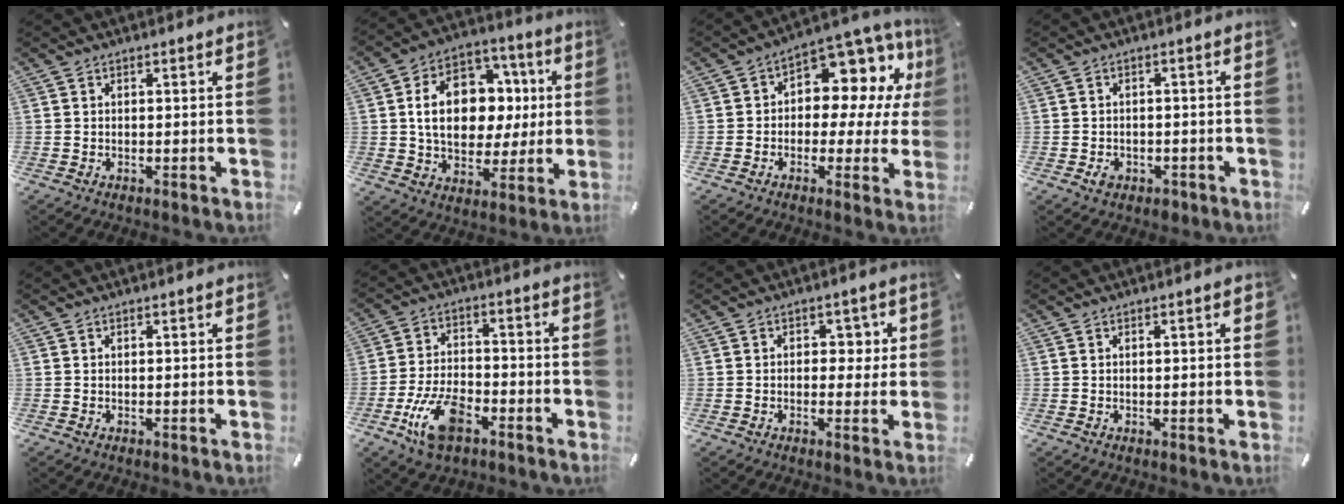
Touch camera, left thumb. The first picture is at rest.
{"total": 16.5, "force": [1.6, 12.7, 10.4], "torque": [-0.178, 0.010, 0.036]}
{"total": 10.1, "force": [3.8, 6.9, 6.4], "torque": [-0.091, -0.043, 0.068]}
{"total": 3.1, "force": [-1.3, 2.4, 1.4], "torque": [-0.024, 0.006, -0.022]}
{"total": 0.0}
{"total": 11.8, "force": [-5.8, 6.3, 8.1], "torque": [-0.169, 0.022, -0.105]}
{"total": 4.2, "force": [0.4, 3.0, 2.8], "torque": [-0.027, -0.001, -0.004]}
{"total": 1.6, "force": [0.2, 0.3, 1.6], "torque": [-0.029, 0.001, 0.003]}